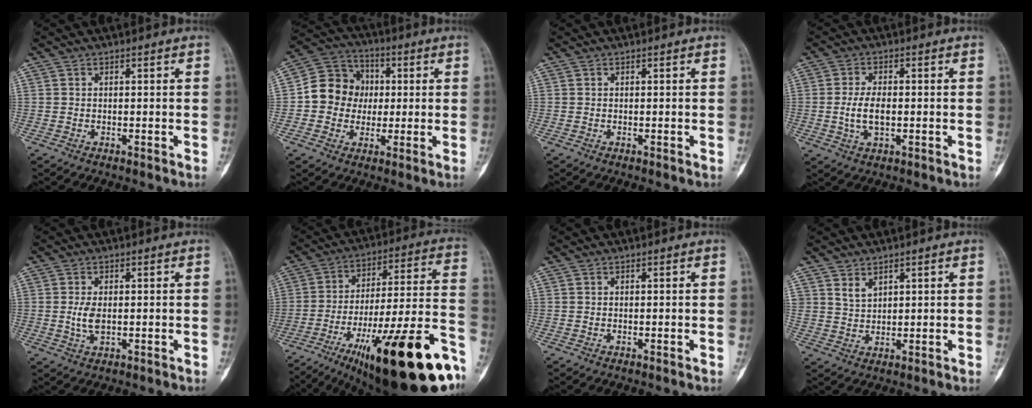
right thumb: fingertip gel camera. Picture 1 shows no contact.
{"total": 11.3, "force": [0.2, 10.3, 4.6], "torque": [-0.045, 0.025, -0.006]}
{"total": 0.0}
{"total": 5.6, "force": [-0.6, 2.9, 4.8], "torque": [-0.087, 0.001, -0.012]}
{"total": 3.4, "force": [-0.1, 1.8, 3.0], "torque": [-0.062, -0.007, 0.000]}
{"total": 32.6, "force": [-17.1, 7.9, 26.6], "torque": [-0.326, 0.055, -0.260]}
{"total": 0.0}
{"total": 2.7, "force": [1.9, 1.6, 1.0], "torque": [-0.009, -0.020, 0.043]}